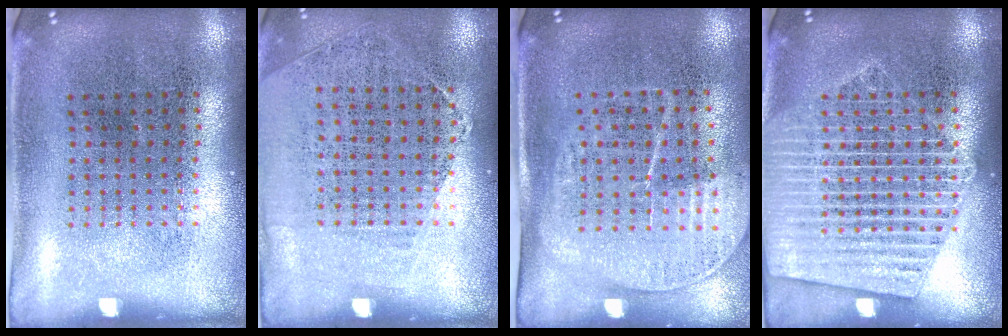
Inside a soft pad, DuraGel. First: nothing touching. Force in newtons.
{"total": 1.2, "press": 1.0, "slide": 0.7}
{"total": 1.7, "press": 1.4, "slide": 0.9}
{"total": 3.7, "press": 3.6, "slide": 0.5}